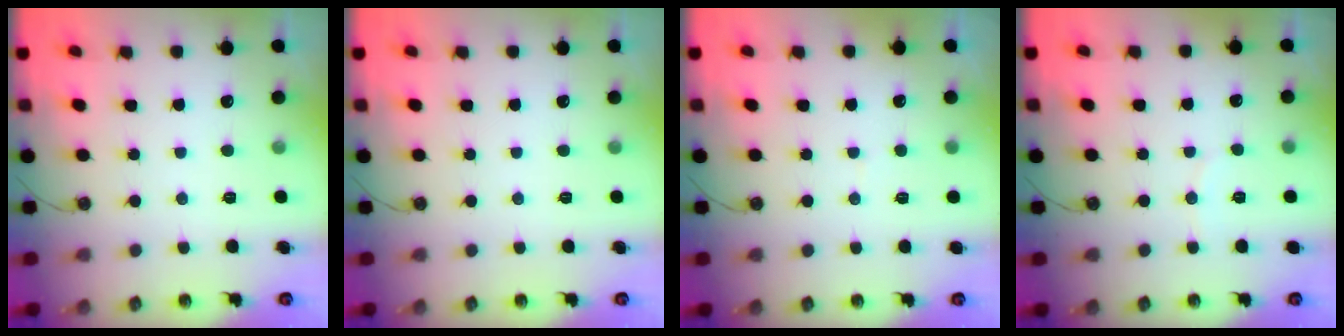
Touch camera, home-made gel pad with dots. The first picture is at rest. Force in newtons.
{"total": 0.0}
{"total": 2.8, "press": 2.8, "slide": 0.3}
{"total": 2.3, "press": 2.3, "slide": 0.3}